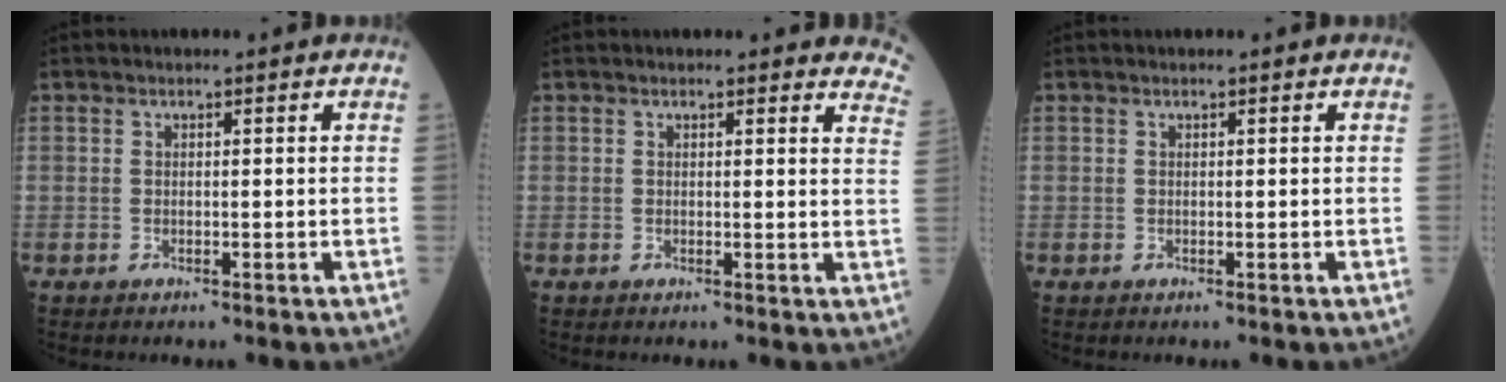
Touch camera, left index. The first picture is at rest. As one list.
[{"total": 8.9, "force": [8.4, 2.1, 1.9], "torque": [0.016, -0.025, 0.053]}, {"total": 0.0}]